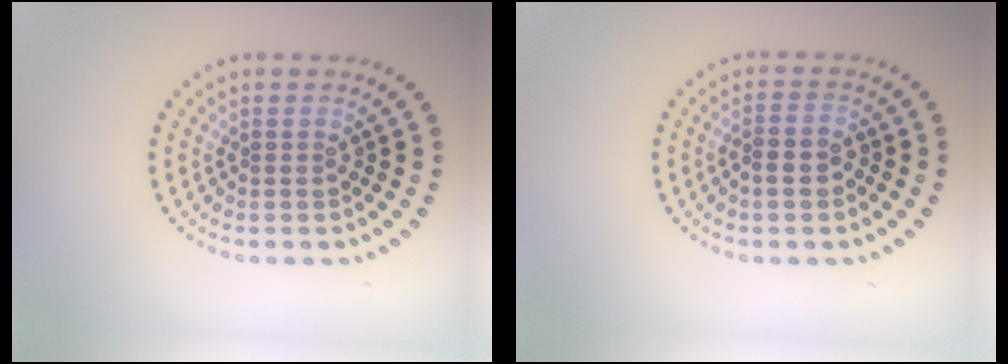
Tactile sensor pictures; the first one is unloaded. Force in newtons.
{"total": 2.3, "press": 2.2, "slide": 0.8}